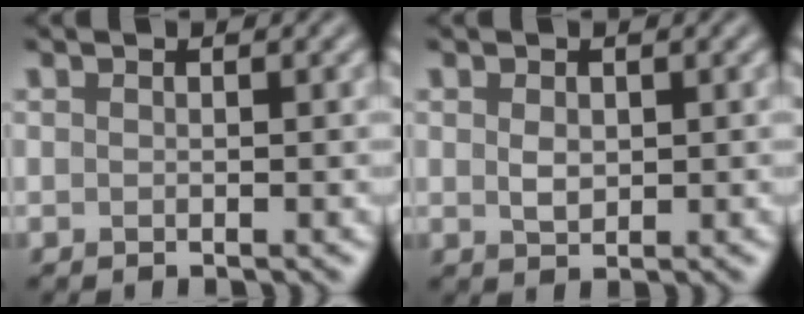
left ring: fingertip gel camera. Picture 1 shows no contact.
{"total": 1.5, "force": [0.3, 1.1, 1.1], "torque": [-0.022, -0.002, 0.008]}